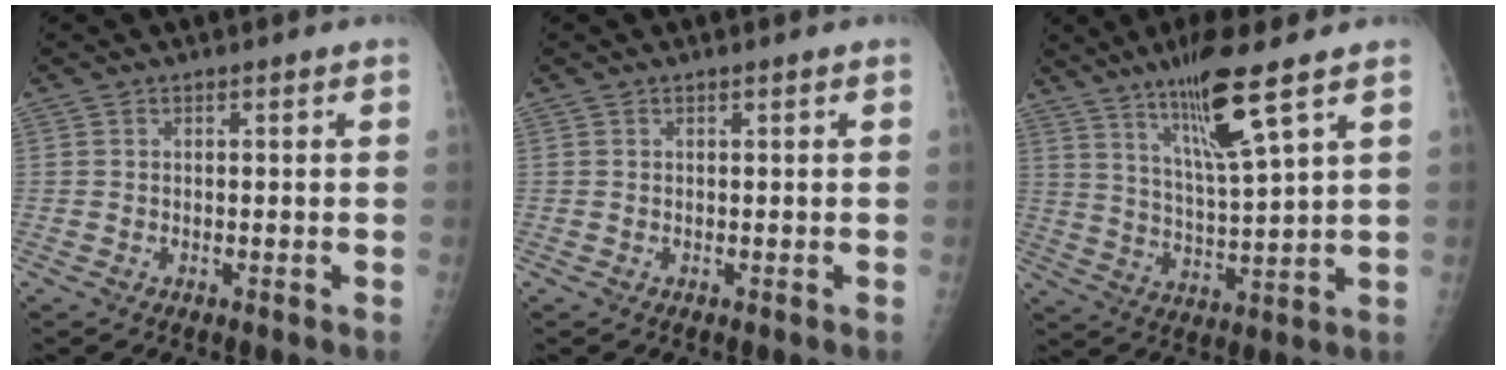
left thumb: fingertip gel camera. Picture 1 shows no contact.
{"total": 0.0}
{"total": 12.3, "force": [7.4, 0.8, 9.9], "torque": [-0.182, -0.046, 0.140]}